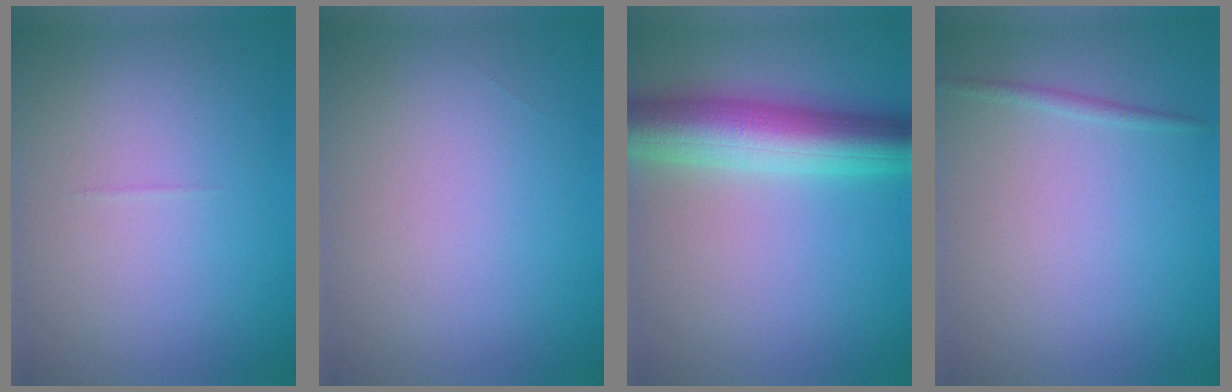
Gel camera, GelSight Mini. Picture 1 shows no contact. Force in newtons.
{"total": 0.0}
{"total": 8.0, "press": 8.0, "slide": 0.3}
{"total": 0.8, "press": 0.8, "slide": 0.1}